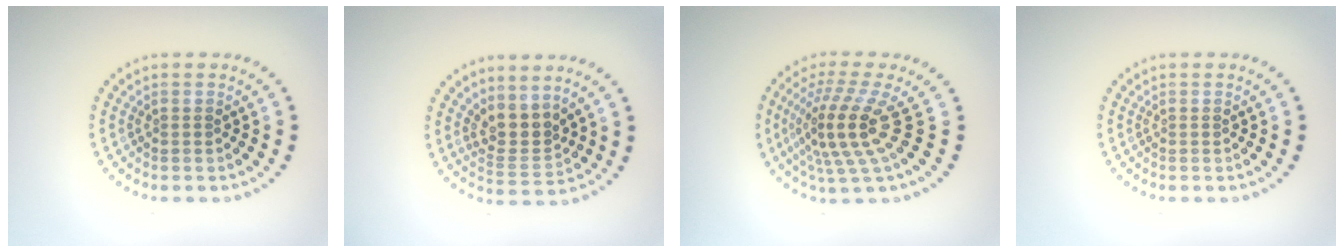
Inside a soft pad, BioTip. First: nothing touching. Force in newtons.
{"total": 2.8, "press": 2.1, "slide": 1.9}
{"total": 4.9, "press": 3.5, "slide": 3.4}
{"total": 0.0}